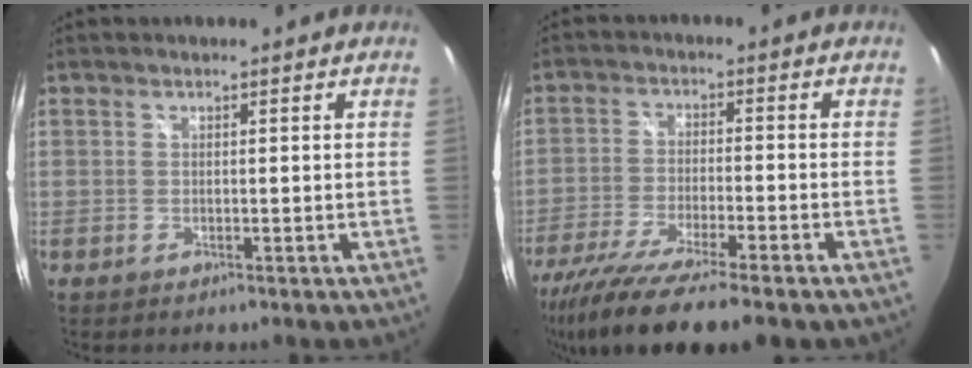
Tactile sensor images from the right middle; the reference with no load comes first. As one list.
[{"total": 15.9, "force": [-12.4, 1.9, 9.8], "torque": [-0.199, -0.052, -0.212]}]